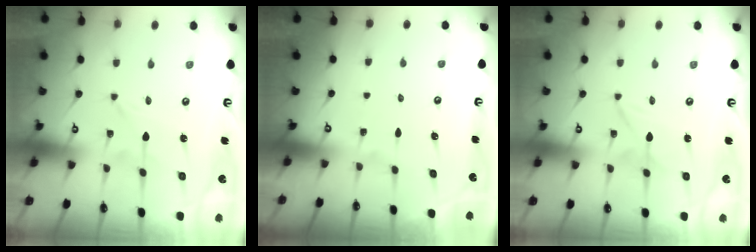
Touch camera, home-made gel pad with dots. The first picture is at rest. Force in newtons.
{"total": 0.0}
{"total": 1.8, "press": 1.8, "slide": 0.2}